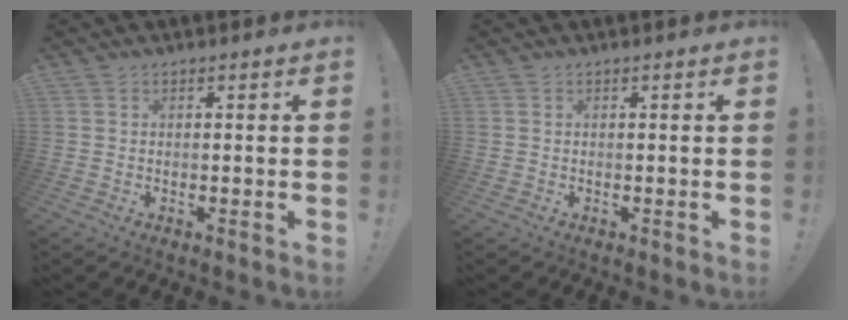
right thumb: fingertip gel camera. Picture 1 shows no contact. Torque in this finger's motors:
{"motor_torque": [-0.04, -0.04, 0.02, 0.02, 0.01]}